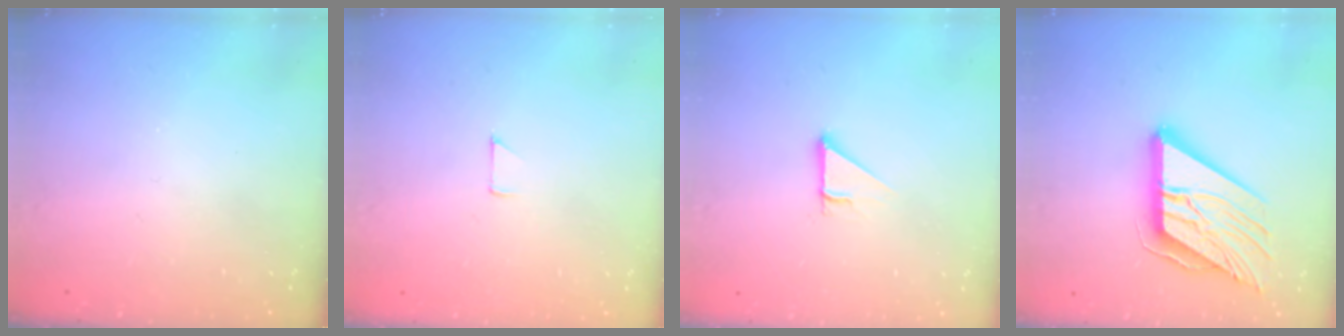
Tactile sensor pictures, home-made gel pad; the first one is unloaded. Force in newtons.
{"total": 3.2, "press": 3.2, "slide": 0.3}
{"total": 2.7, "press": 2.7, "slide": 0.3}
{"total": 18.2, "press": 18.1, "slide": 2.0}